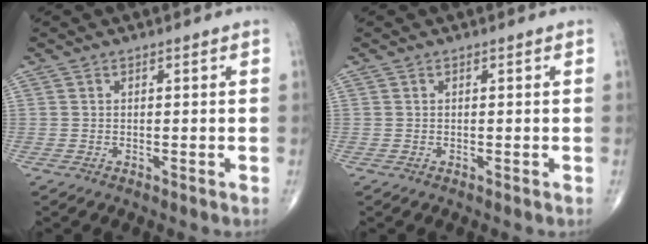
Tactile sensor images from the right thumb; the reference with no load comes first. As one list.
[{"total": 0.0}]